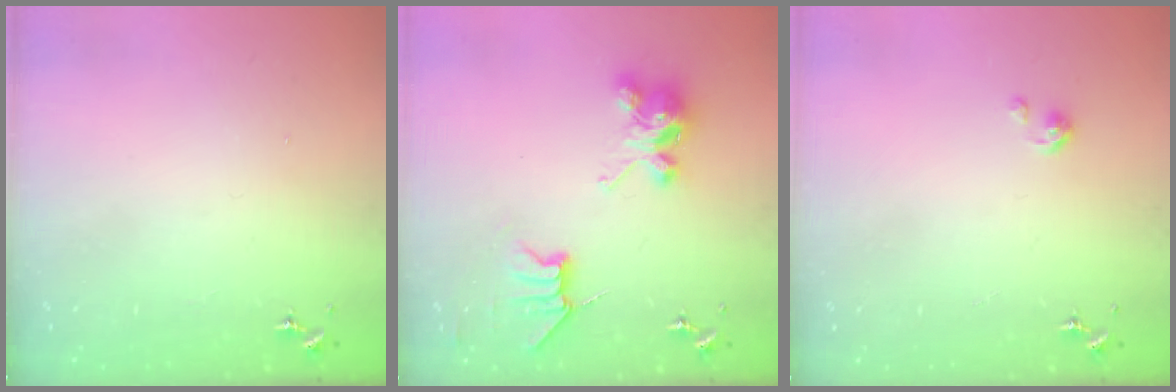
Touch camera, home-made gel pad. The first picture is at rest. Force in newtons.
{"total": 8.3, "press": 8.3, "slide": 0.1}
{"total": 2.6, "press": 2.6, "slide": 0.4}